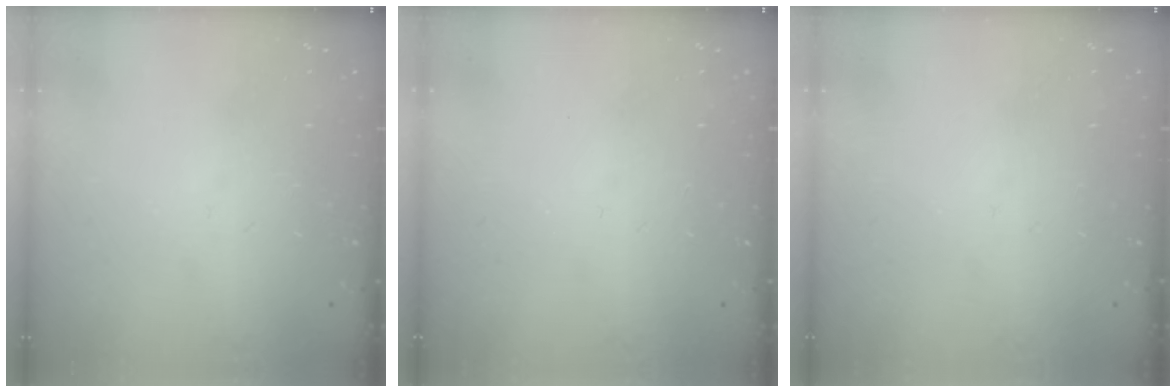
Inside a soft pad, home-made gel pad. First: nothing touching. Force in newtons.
{"total": 0.0}
{"total": 0.0}